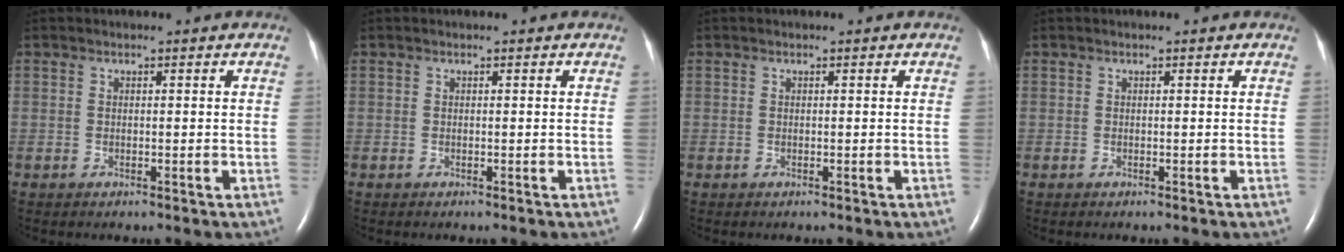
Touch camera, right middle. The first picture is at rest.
{"total": 0.0}
{"total": 0.0}
{"total": 0.0}